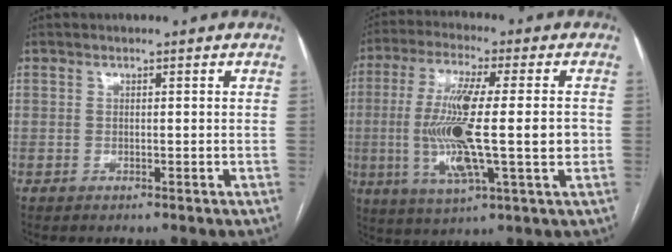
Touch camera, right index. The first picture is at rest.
{"total": 16.1, "force": [-1.2, 2.0, 15.9], "torque": [-0.303, -0.005, -0.021]}